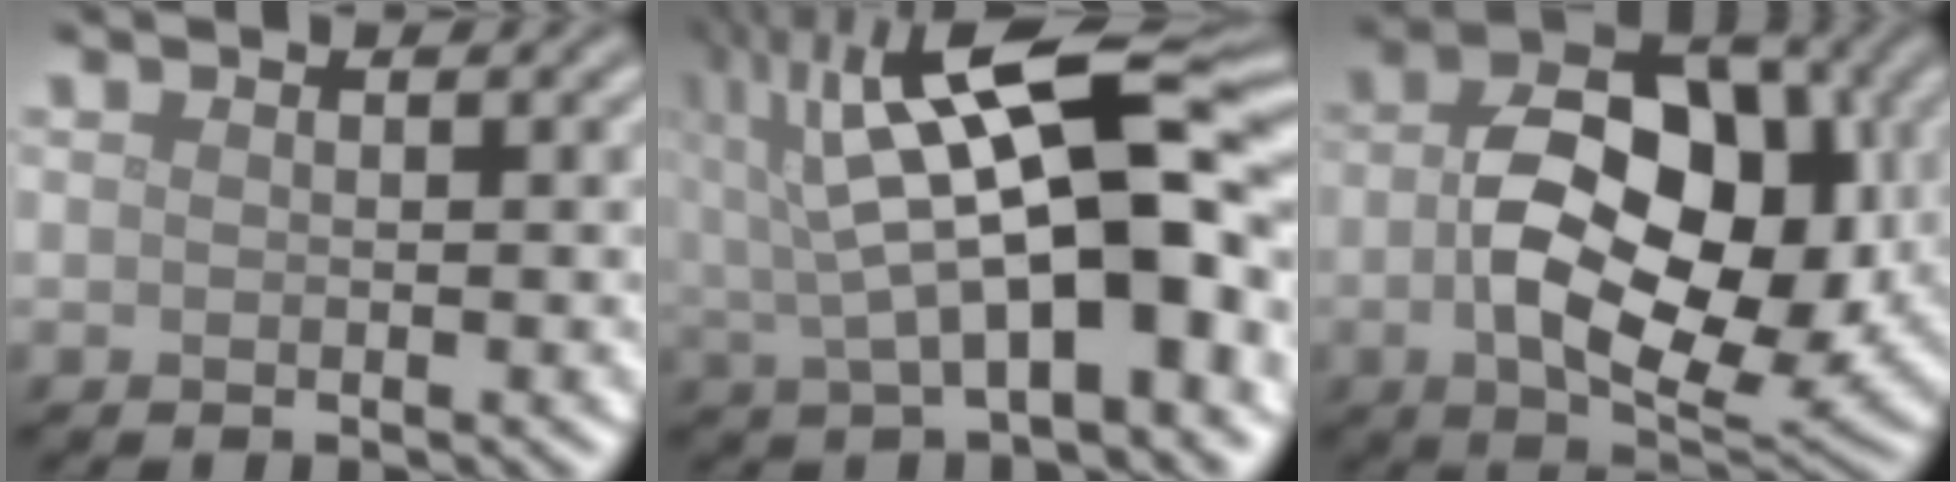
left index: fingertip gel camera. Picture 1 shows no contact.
{"total": 15.3, "force": [3.1, 5.6, 13.9], "torque": [-0.218, 0.016, 0.055]}
{"total": 12.0, "force": [-0.1, 7.2, 9.6], "torque": [-0.151, -0.006, 0.003]}